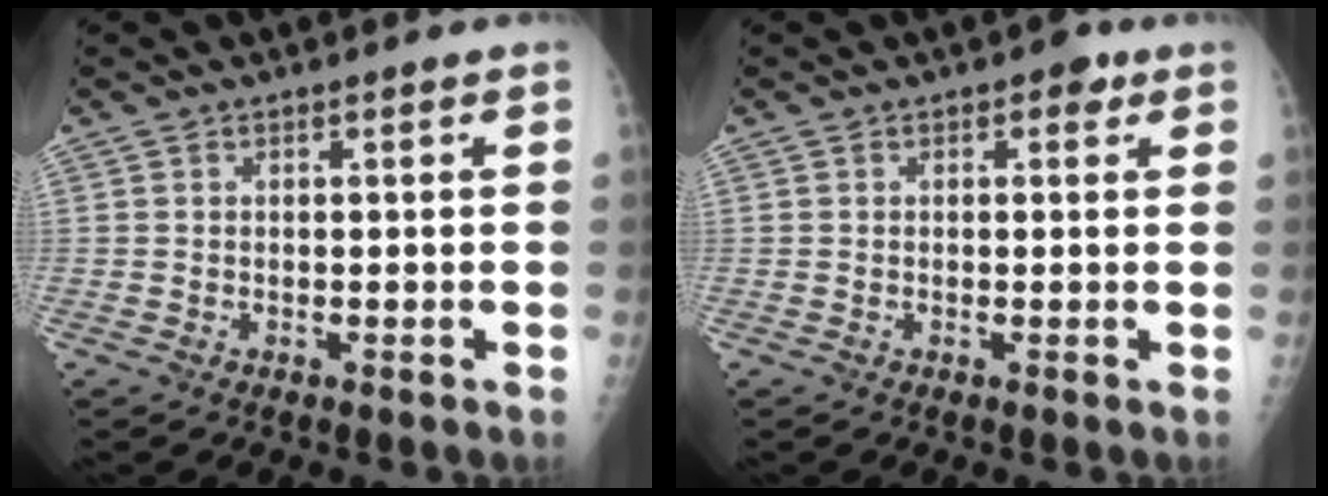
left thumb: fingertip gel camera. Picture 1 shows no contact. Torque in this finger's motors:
{"motor_torque": [1.79, 1.59, 0.18, 0.01, 0.00]}